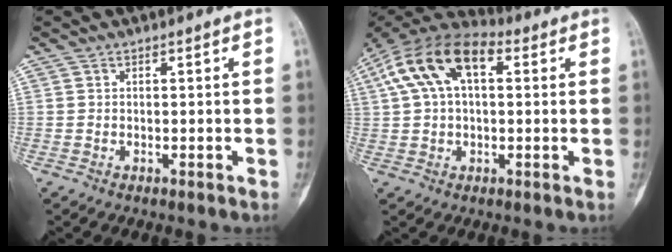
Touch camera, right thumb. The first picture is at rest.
{"total": 15.0, "force": [4.2, 8.3, 11.8], "torque": [-0.221, 0.038, 0.067]}